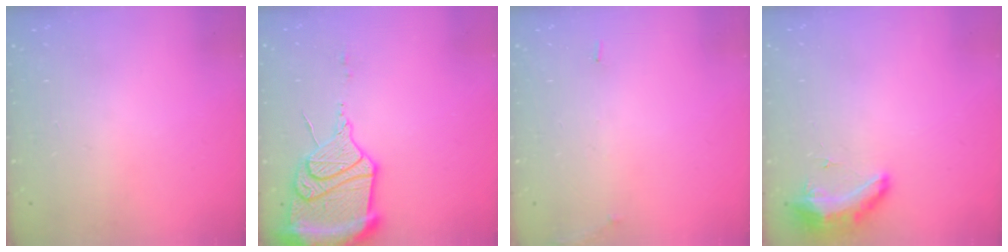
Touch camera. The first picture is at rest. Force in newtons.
{"total": 17.6, "press": 17.4, "slide": 2.2}
{"total": 6.0, "press": 5.7, "slide": 1.9}
{"total": 19.6, "press": 11.8, "slide": 15.6}